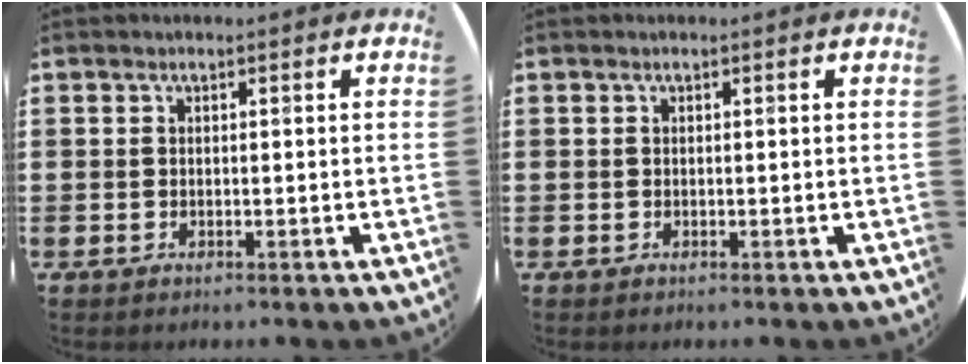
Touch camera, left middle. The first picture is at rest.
{"total": 0.0}